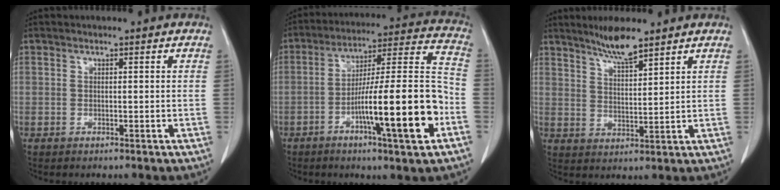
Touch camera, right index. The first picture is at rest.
{"total": 18.2, "force": [-6.5, 1.0, 17.0], "torque": [-0.264, 0.007, -0.100]}
{"total": 5.9, "force": [4.8, 0.3, 3.3], "torque": [-0.064, -0.003, 0.091]}